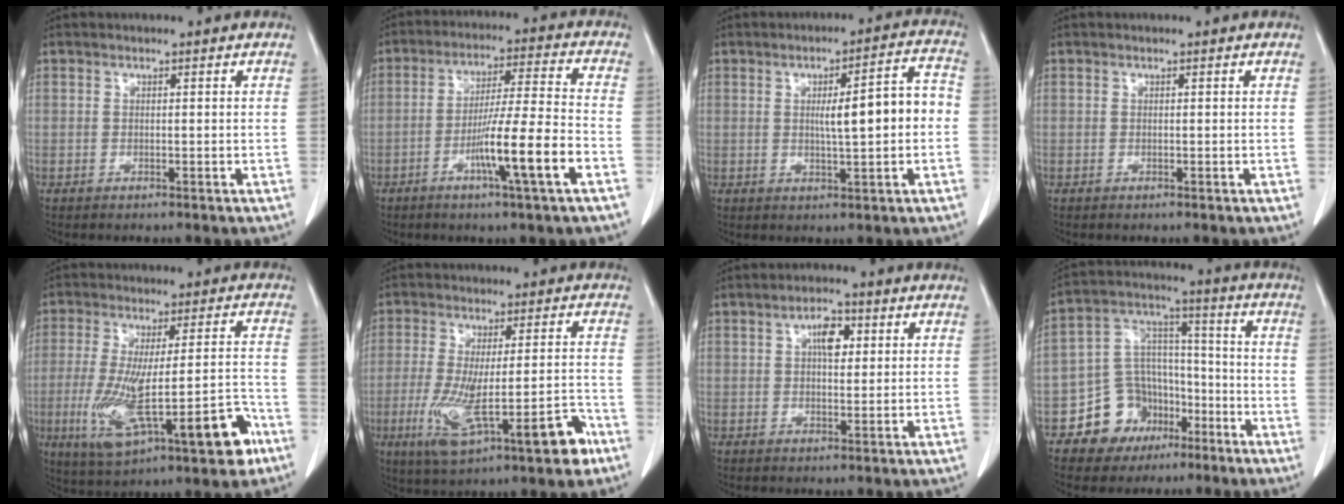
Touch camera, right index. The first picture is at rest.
{"total": 11.7, "force": [-4.8, -0.7, 10.7], "torque": [-0.185, -0.005, -0.083]}
{"total": 8.6, "force": [-0.3, 1.1, 8.5], "torque": [-0.118, 0.021, -0.003]}
{"total": 0.0}
{"total": 17.9, "force": [-6.6, 3.8, 16.2], "torque": [-0.266, 0.002, -0.087]}
{"total": 14.4, "force": [-5.9, 3.0, 12.8], "torque": [-0.215, 0.001, -0.081]}
{"total": 4.0, "force": [1.3, 1.8, 3.4], "torque": [-0.056, 0.007, 0.018]}
{"total": 11.1, "force": [-5.8, 9.0, 3.0], "torque": [-0.051, 0.053, -0.089]}